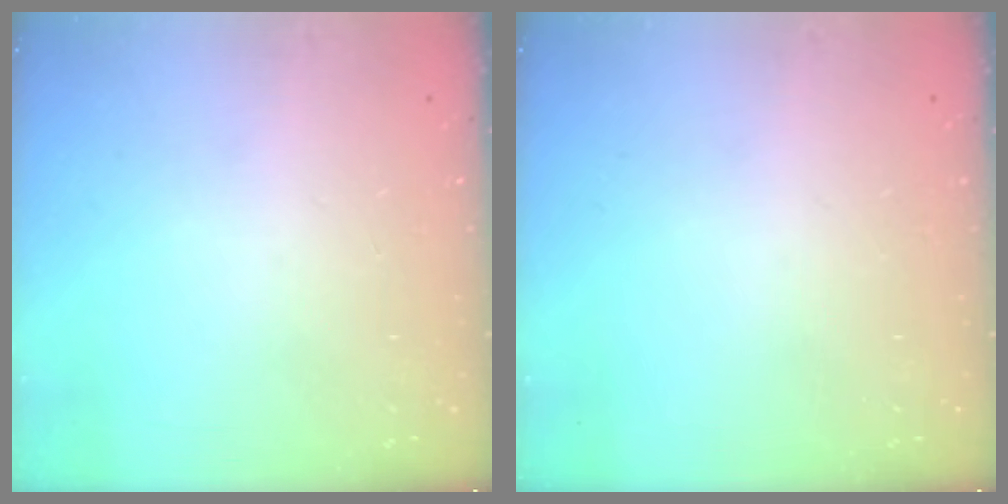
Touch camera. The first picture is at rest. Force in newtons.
{"total": 0.0}